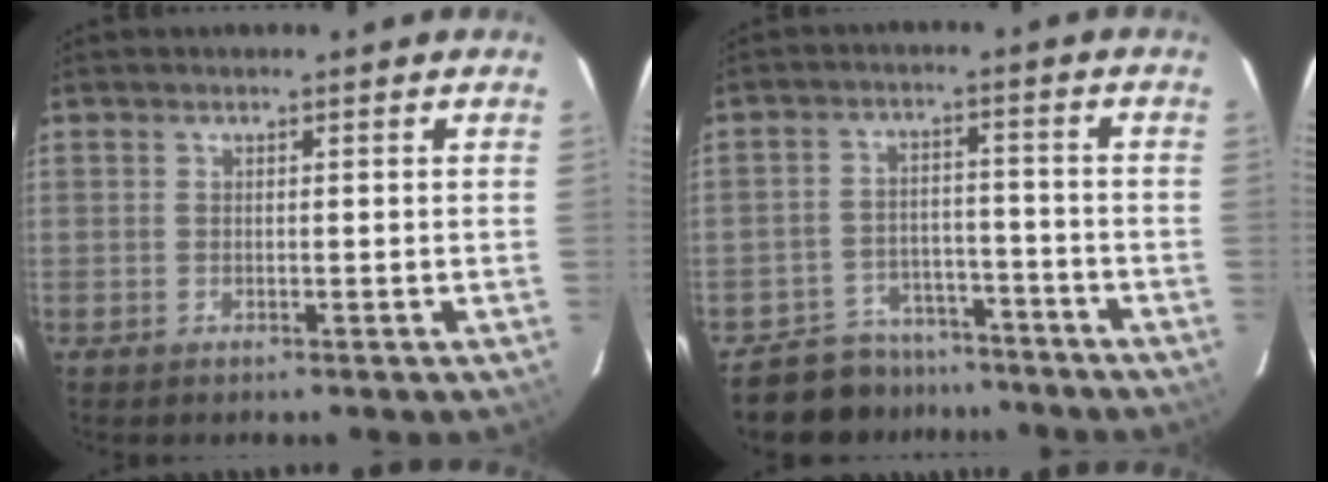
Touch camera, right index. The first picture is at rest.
{"total": 9.8, "force": [-8.4, 5.0, 1.3], "torque": [-0.043, 0.020, -0.118]}